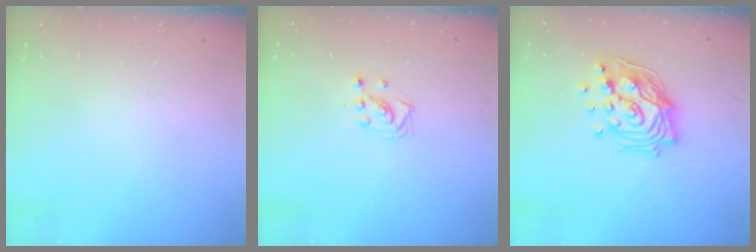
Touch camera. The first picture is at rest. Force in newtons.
{"total": 3.3, "press": 3.2, "slide": 0.5}
{"total": 17.0, "press": 16.1, "slide": 5.5}